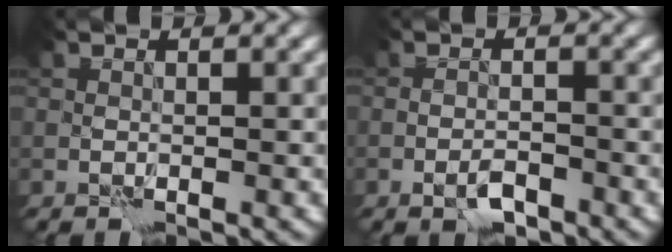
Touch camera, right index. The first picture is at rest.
{"total": 1.6, "force": [-1.0, 0.6, 1.1], "torque": [-0.018, 0.000, -0.020]}